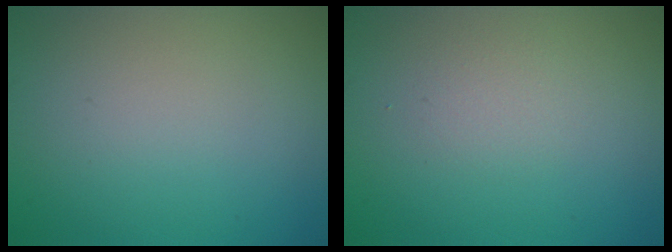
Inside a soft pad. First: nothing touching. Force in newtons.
{"total": 1.2, "press": 1.2, "slide": 0.1}